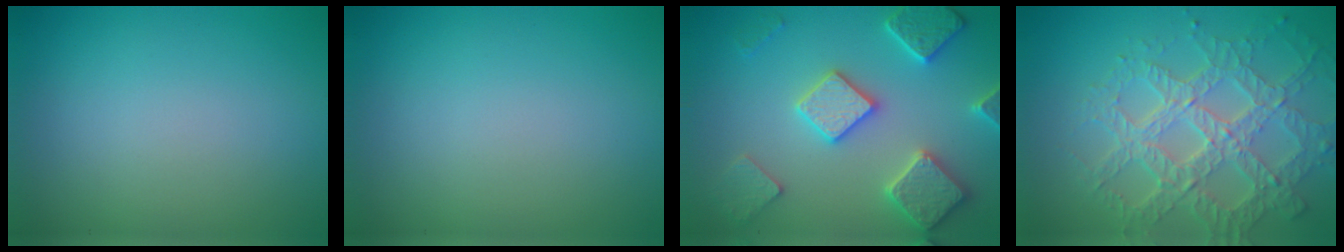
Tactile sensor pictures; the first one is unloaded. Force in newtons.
{"total": 0.0}
{"total": 5.7, "press": 5.6, "slide": 1.3}
{"total": 7.7, "press": 5.4, "slide": 5.4}